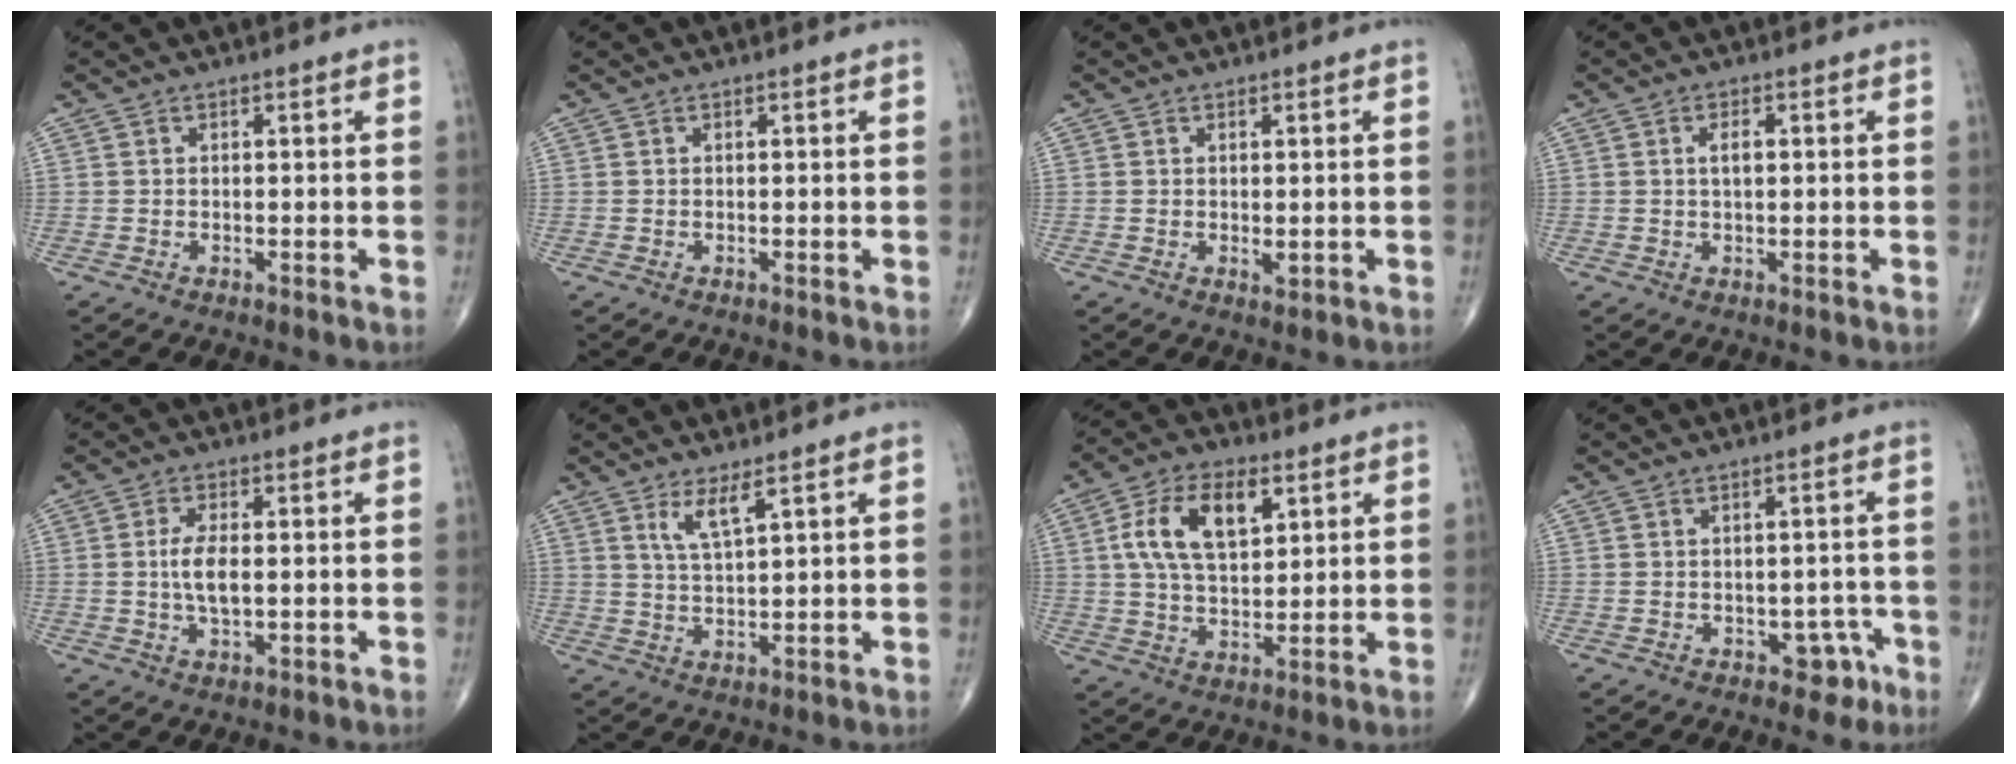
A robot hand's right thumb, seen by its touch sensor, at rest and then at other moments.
{"total": 0.0}
{"total": 1.0, "force": [0.0, 0.4, 0.9], "torque": [-0.012, -0.007, 0.001]}
{"total": 2.3, "force": [0.4, 1.1, 2.0], "torque": [-0.034, 0.002, 0.005]}
{"total": 5.4, "force": [-0.1, 2.3, 4.9], "torque": [-0.095, -0.006, -0.005]}
{"total": 4.2, "force": [2.6, 0.6, 3.3], "torque": [-0.067, -0.025, 0.056]}
{"total": 12.6, "force": [4.1, 6.7, 9.8], "torque": [-0.168, -0.004, 0.075]}
{"total": 3.7, "force": [-1.8, 2.7, 1.7], "torque": [0.005, 0.017, -0.021]}